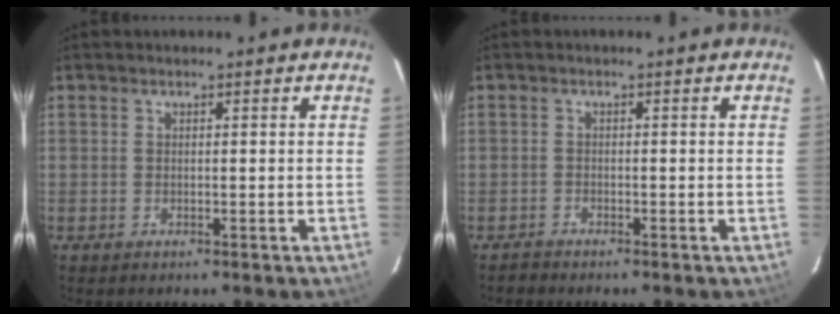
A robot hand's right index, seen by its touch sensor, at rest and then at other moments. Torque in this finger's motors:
{"motor_torque": [0.08, -0.04, 0.04, 0.01]}